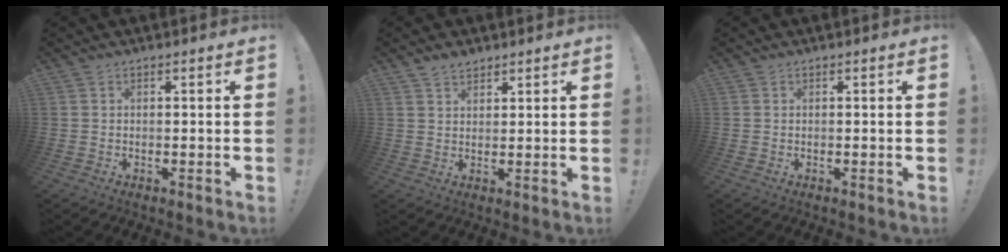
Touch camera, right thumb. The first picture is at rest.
{"total": 3.4, "force": [2.9, 1.6, 0.8], "torque": [-0.012, -0.017, 0.052]}
{"total": 0.0}